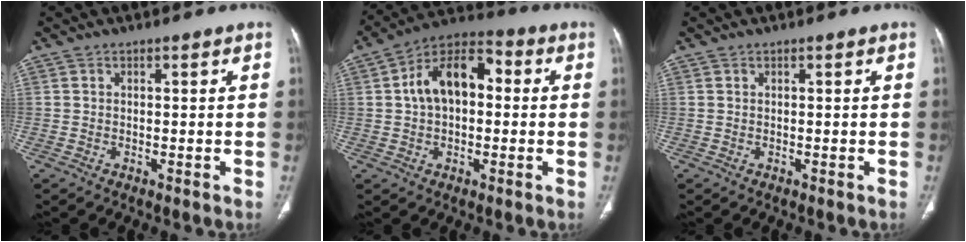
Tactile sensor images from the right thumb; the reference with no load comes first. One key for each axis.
{"total": 12.9, "fx": 1.4, "fy": 8.1, "fz": 9.9, "tx": -0.150, "ty": 0.036, "tz": 0.012}
{"total": 0.0}